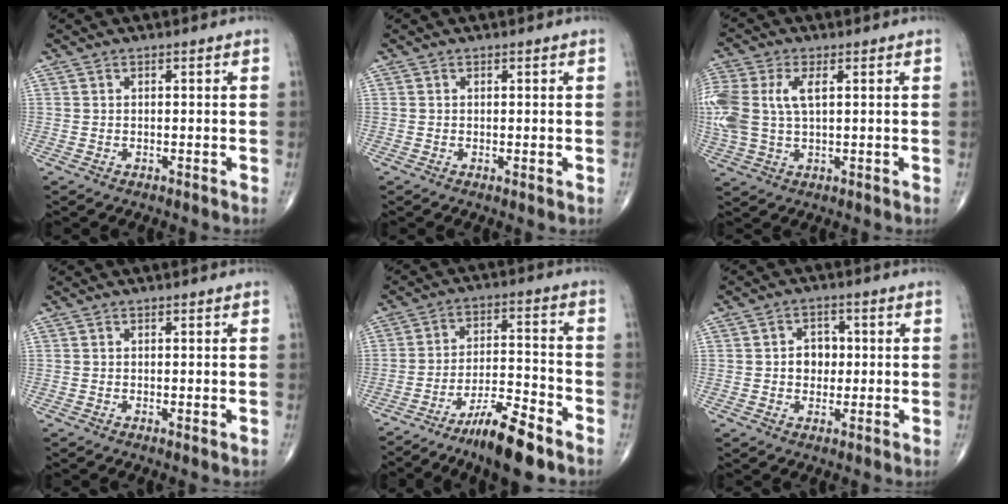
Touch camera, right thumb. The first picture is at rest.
{"total": 0.5, "force": [0.0, 0.1, 0.5], "torque": [-0.009, -0.003, -0.001]}
{"total": 12.8, "force": [2.3, 7.1, 10.3], "torque": [-0.273, 0.014, 0.049]}
{"total": 0.7, "force": [-0.1, 0.1, 0.7], "torque": [-0.012, -0.003, -0.002]}
{"total": 11.5, "force": [-8.0, 2.3, 7.9], "torque": [-0.137, 0.057, -0.138]}
{"total": 4.9, "force": [0.2, 4.0, 2.8], "torque": [-0.015, 0.008, -0.001]}